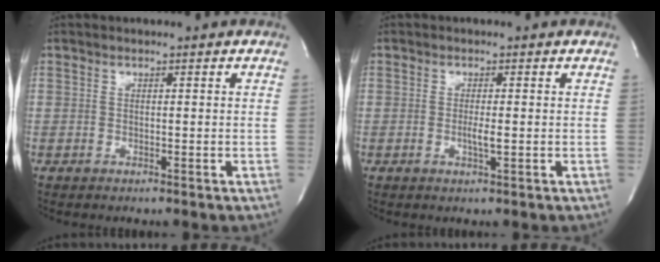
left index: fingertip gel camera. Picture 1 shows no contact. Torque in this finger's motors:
{"motor_torque": [0.29, 0.02, 0.01, 0.01]}